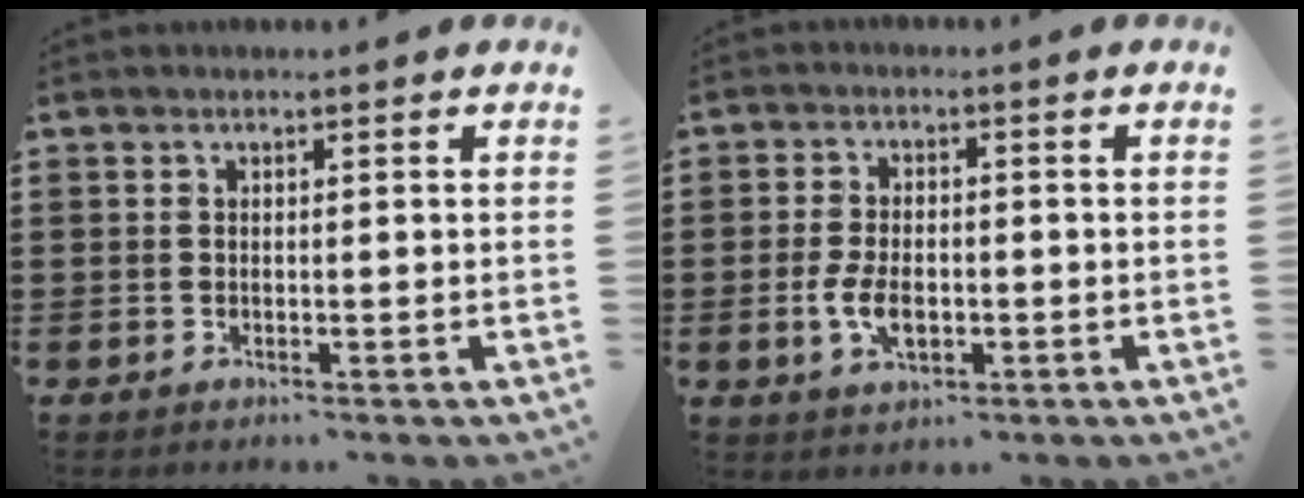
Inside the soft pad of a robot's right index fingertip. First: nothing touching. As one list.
[{"total": 5.1, "force": [-1.2, 2.6, 4.2], "torque": [-0.095, -0.006, -0.024]}]